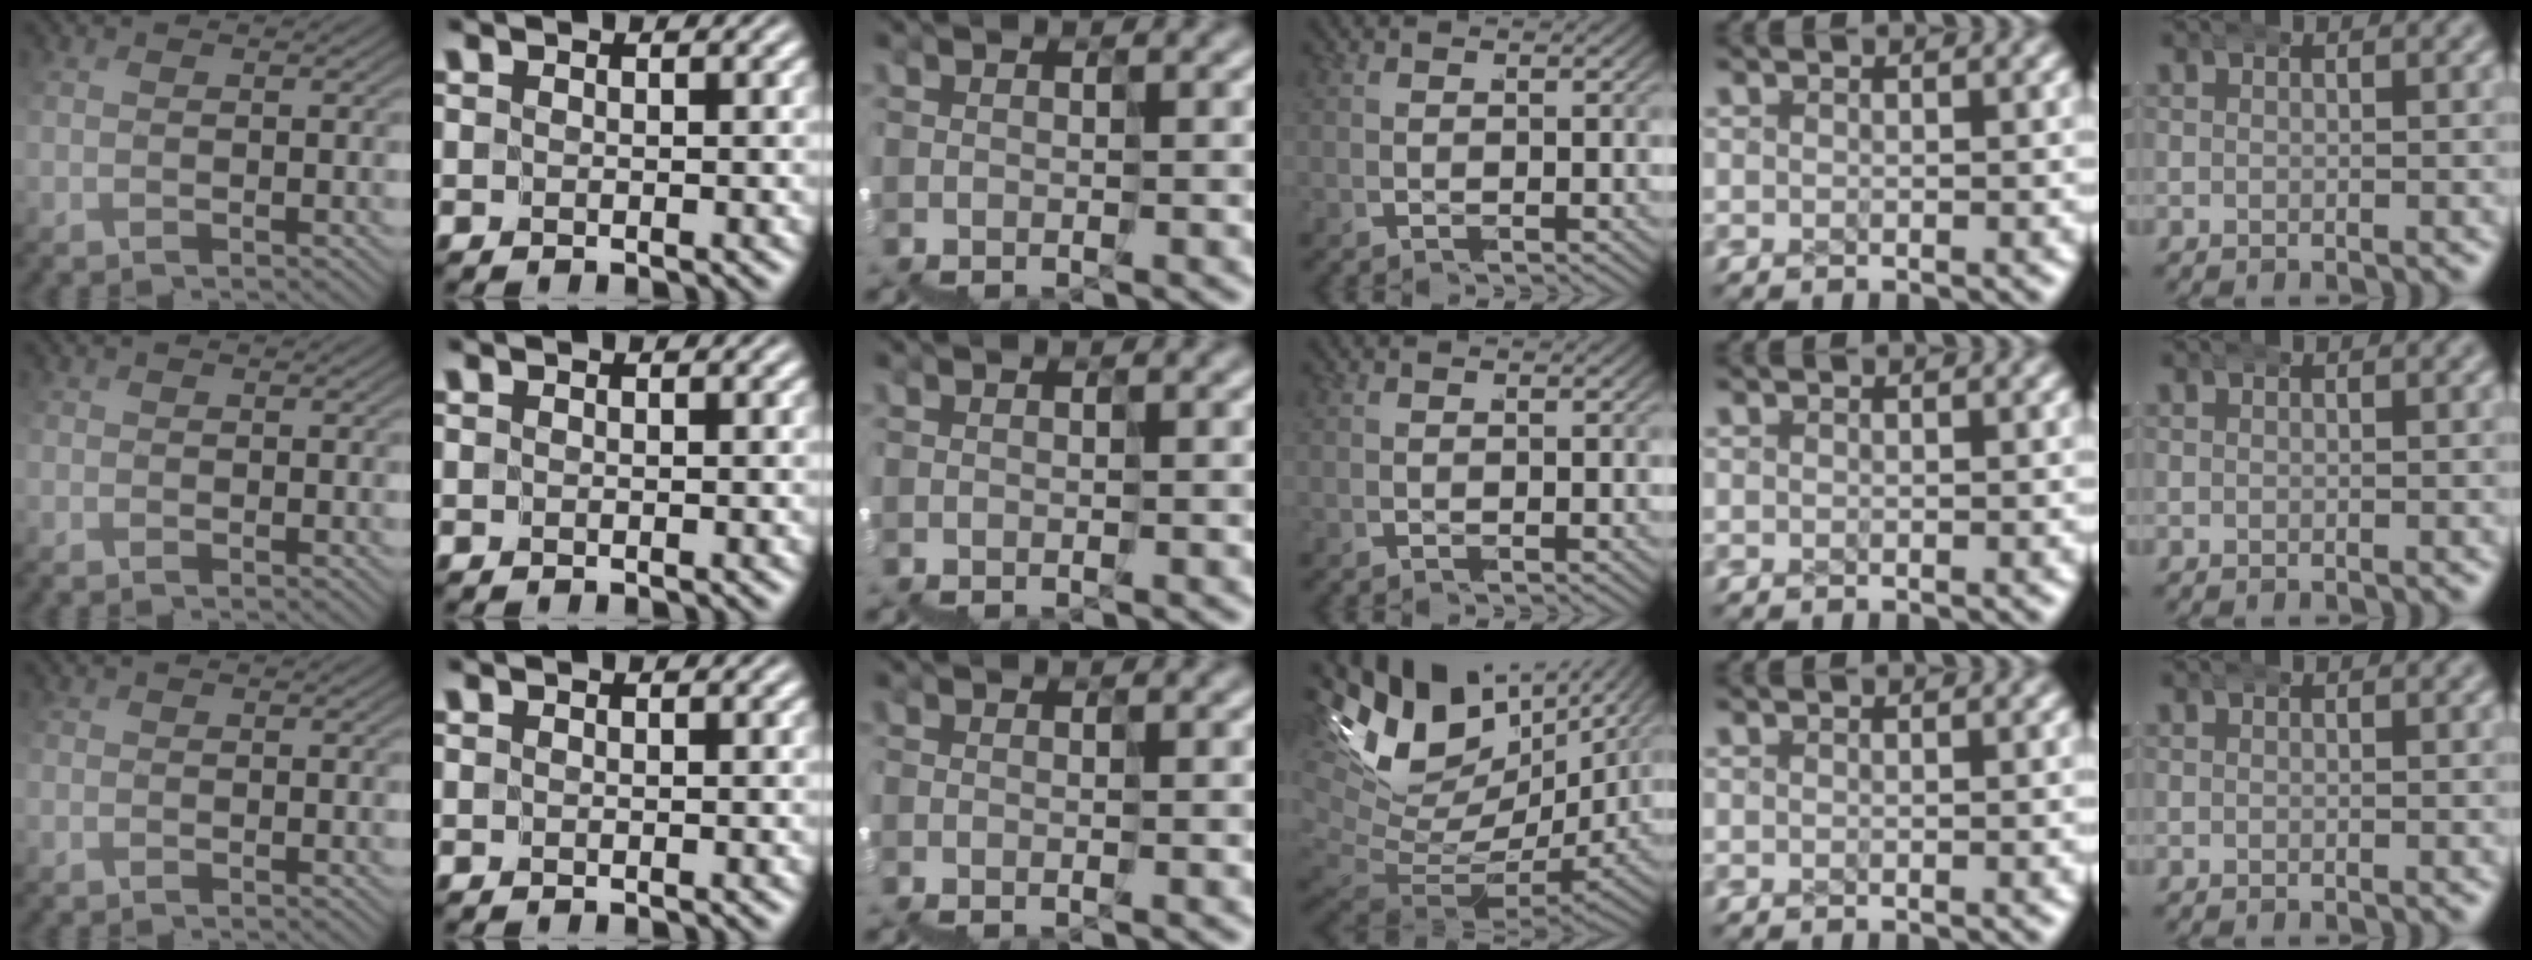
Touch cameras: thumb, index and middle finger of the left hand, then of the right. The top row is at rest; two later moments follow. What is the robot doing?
{"motion": "wrap", "object": "ethernet cable"}